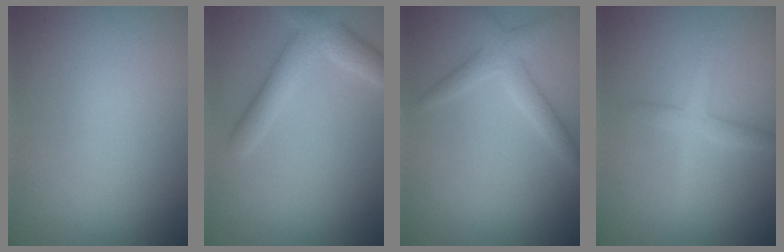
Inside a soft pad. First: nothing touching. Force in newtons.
{"total": 4.3, "press": 4.3, "slide": 0.2}
{"total": 2.4, "press": 2.4, "slide": 0.2}
{"total": 2.3, "press": 2.3, "slide": 0.1}